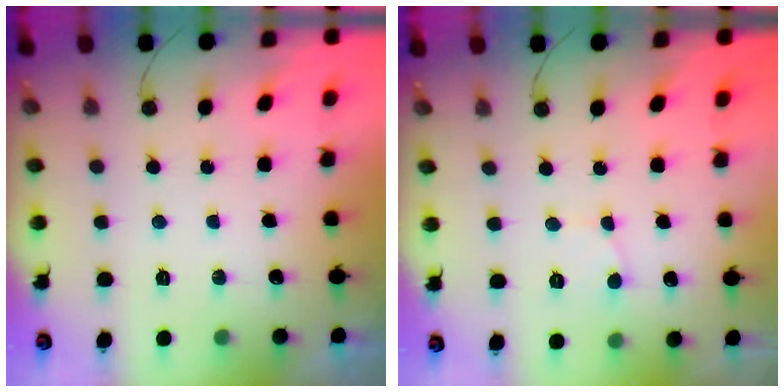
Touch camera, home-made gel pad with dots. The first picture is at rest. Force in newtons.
{"total": 2.8, "press": 2.8, "slide": 0.3}